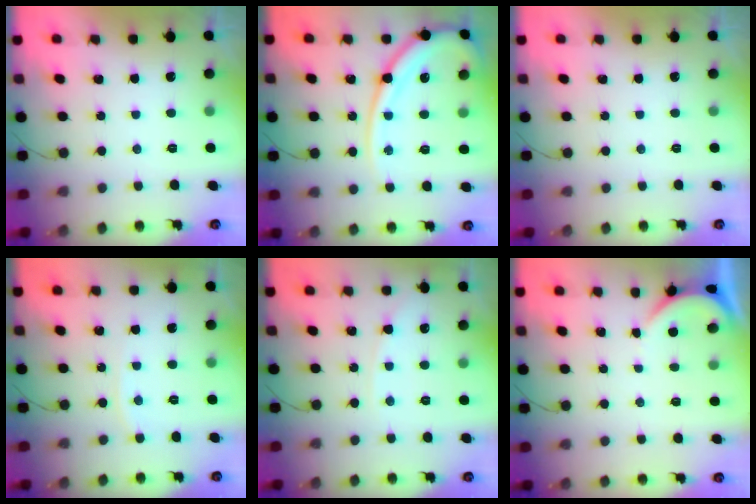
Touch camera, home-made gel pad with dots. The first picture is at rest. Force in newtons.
{"total": 14.5, "press": 14.4, "slide": 1.8}
{"total": 0.0}
{"total": 2.9, "press": 2.9, "slide": 0.5}
{"total": 4.2, "press": 4.2, "slide": 0.4}
{"total": 2.1, "press": 2.1, "slide": 0.3}